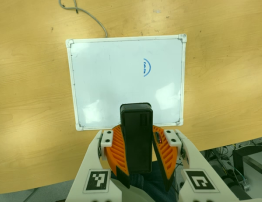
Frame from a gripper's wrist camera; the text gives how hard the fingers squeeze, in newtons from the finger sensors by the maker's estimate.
{"total": 9.9, "left": 9.9, "right": 9.8}